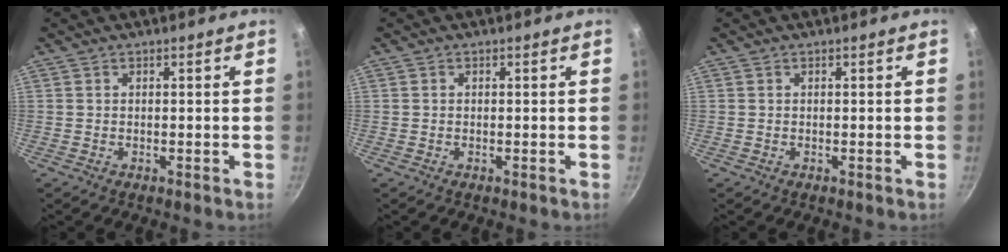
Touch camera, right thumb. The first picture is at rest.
{"total": 0.0}
{"total": 0.0}